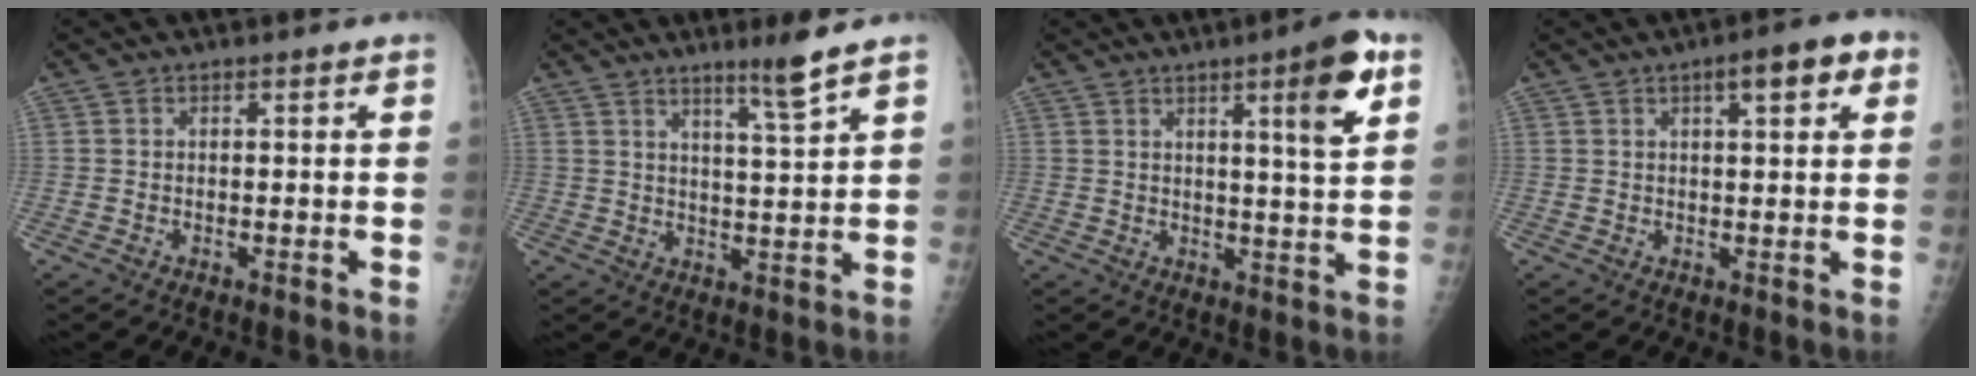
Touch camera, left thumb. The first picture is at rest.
{"total": 5.5, "force": [4.0, -0.8, 3.7], "torque": [-0.062, -0.036, 0.070]}
{"total": 8.6, "force": [4.2, 0.5, 7.4], "torque": [-0.097, -0.021, 0.057]}
{"total": 6.5, "force": [3.0, 1.9, 5.4], "torque": [-0.058, 0.007, 0.036]}